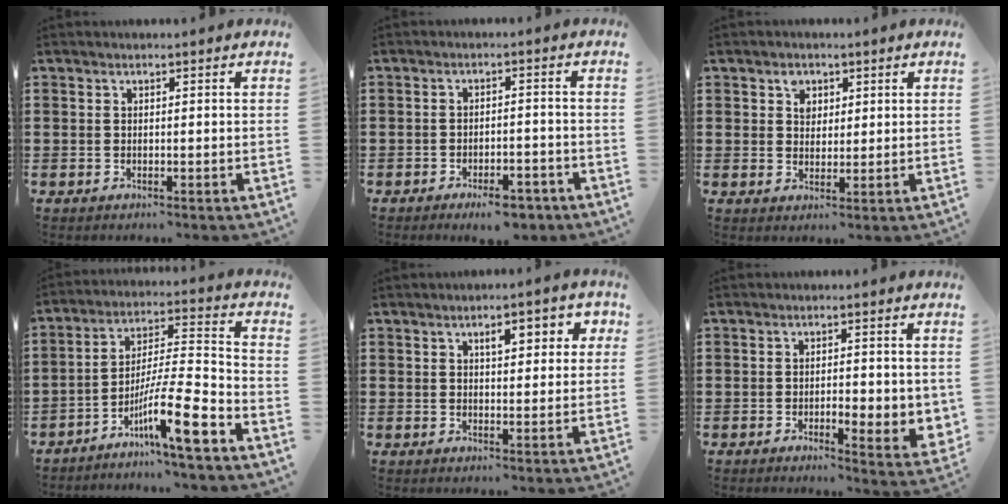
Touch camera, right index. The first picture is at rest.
{"total": 4.2, "force": [-3.6, 0.9, 1.9], "torque": [-0.030, 0.006, -0.067]}
{"total": 2.7, "force": [1.4, 2.1, 1.0], "torque": [-0.026, 0.008, 0.024]}
{"total": 12.7, "force": [-7.4, 2.1, 10.1], "torque": [-0.181, 0.003, -0.136]}
{"total": 4.3, "force": [1.7, 1.8, 3.5], "torque": [-0.051, 0.001, 0.019]}
{"total": 4.2, "force": [-0.7, 1.4, 3.9], "torque": [-0.061, 0.001, -0.015]}